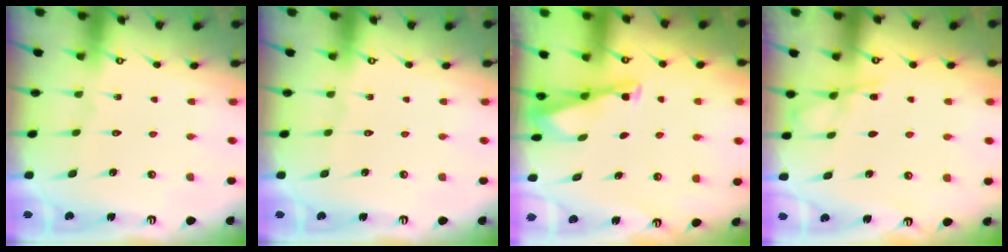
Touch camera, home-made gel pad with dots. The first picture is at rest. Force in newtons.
{"total": 0.0}
{"total": 3.4, "press": 3.4, "slide": 0.3}
{"total": 4.3, "press": 4.2, "slide": 0.6}